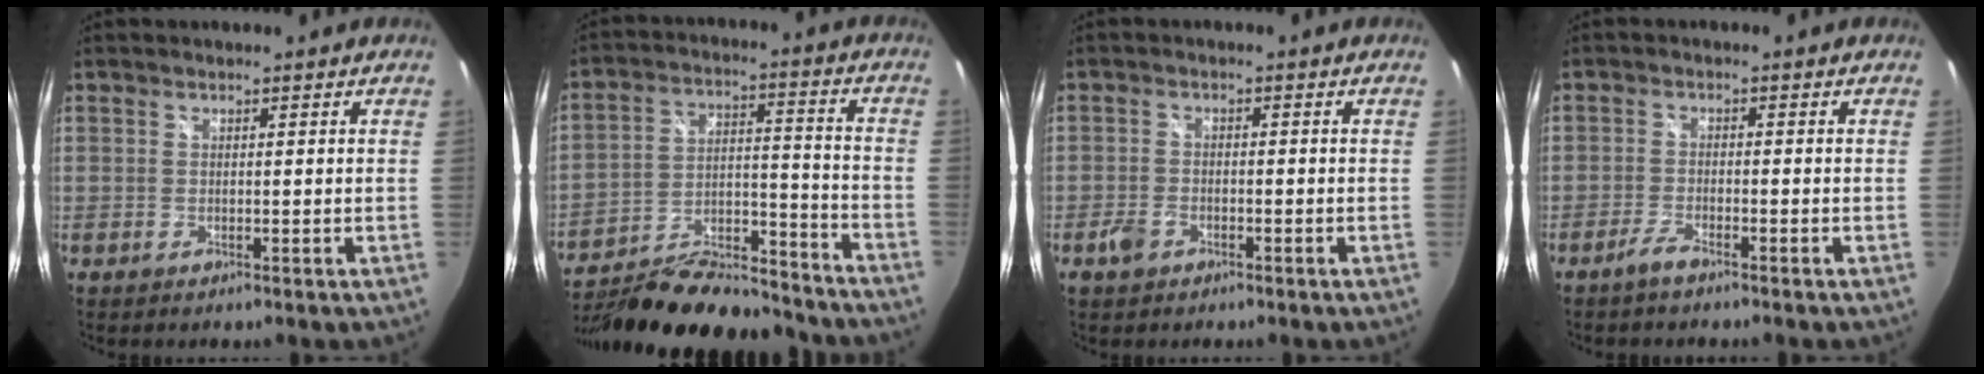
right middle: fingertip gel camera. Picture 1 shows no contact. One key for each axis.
{"total": 25.6, "fx": -21.6, "fy": 6.8, "fz": 12.0, "tx": -0.217, "ty": -0.014, "tz": -0.323}
{"total": 3.4, "fx": -2.1, "fy": 2.2, "fz": 1.6, "tx": -0.043, "ty": 0.000, "tz": -0.038}
{"total": 2.7, "fx": -2.3, "fy": 0.3, "fz": 1.4, "tx": -0.044, "ty": -0.002, "tz": -0.047}